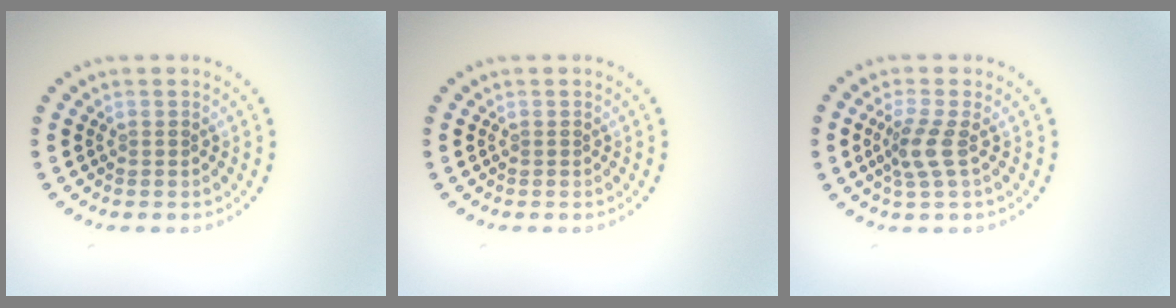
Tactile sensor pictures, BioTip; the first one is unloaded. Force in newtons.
{"total": 0.0}
{"total": 2.5, "press": 1.8, "slide": 1.6}